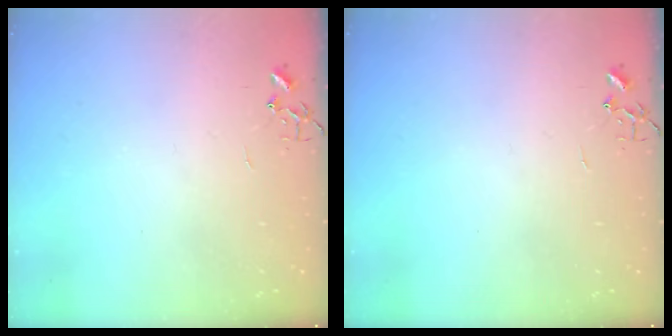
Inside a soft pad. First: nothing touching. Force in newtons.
{"total": 0.0}